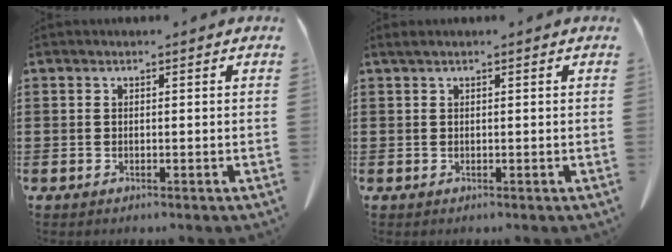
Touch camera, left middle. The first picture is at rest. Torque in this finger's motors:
{"motor_torque": [0.00, 0.02, 0.00, 0.00]}